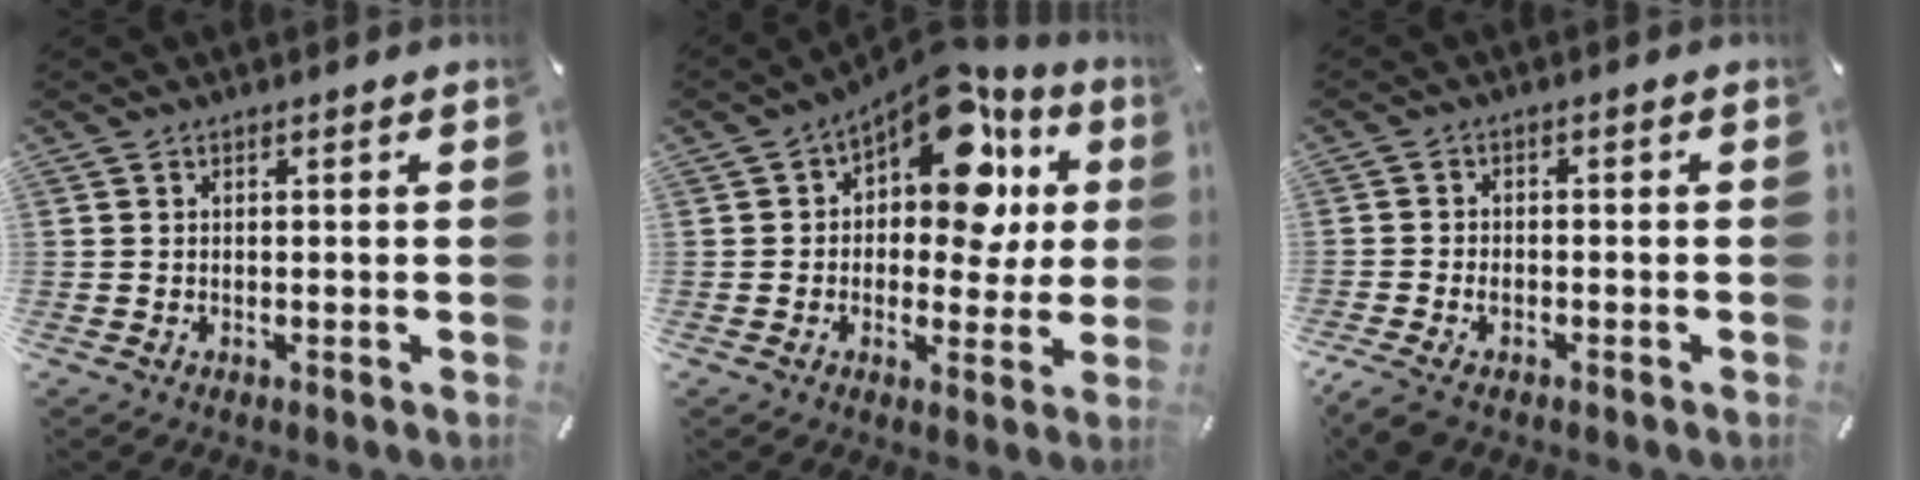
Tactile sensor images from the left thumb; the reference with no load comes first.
{"total": 14.0, "force": [6.5, 8.1, 9.4], "torque": [-0.140, -0.046, 0.115]}
{"total": 3.7, "force": [-1.8, 2.5, 2.0], "torque": [-0.048, 0.005, -0.037]}